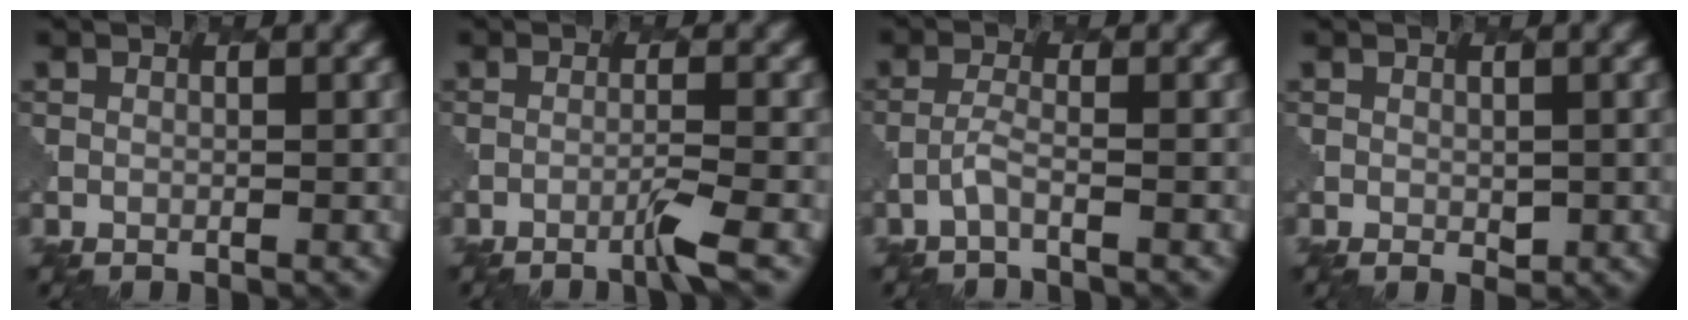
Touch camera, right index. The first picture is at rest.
{"total": 2.0, "force": [-1.0, 0.0, 1.7], "torque": [-0.020, 0.004, -0.031]}
{"total": 1.4, "force": [-0.9, 0.1, 1.0], "torque": [-0.021, 0.003, -0.027]}
{"total": 1.2, "force": [-0.1, 0.8, 0.8], "torque": [-0.012, -0.003, 0.004]}